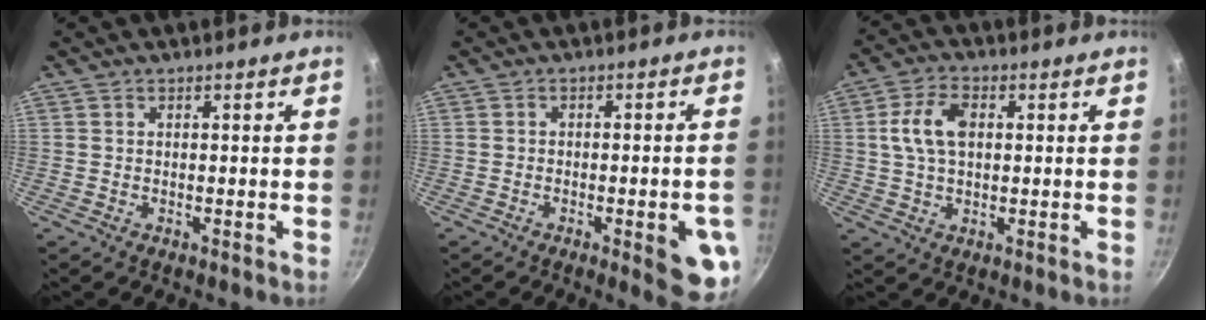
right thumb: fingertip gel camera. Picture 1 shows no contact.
{"total": 9.3, "force": [-3.0, 2.5, 8.4], "torque": [-0.079, 0.009, -0.035]}
{"total": 8.1, "force": [1.3, 4.9, 6.3], "torque": [-0.113, 0.012, 0.020]}